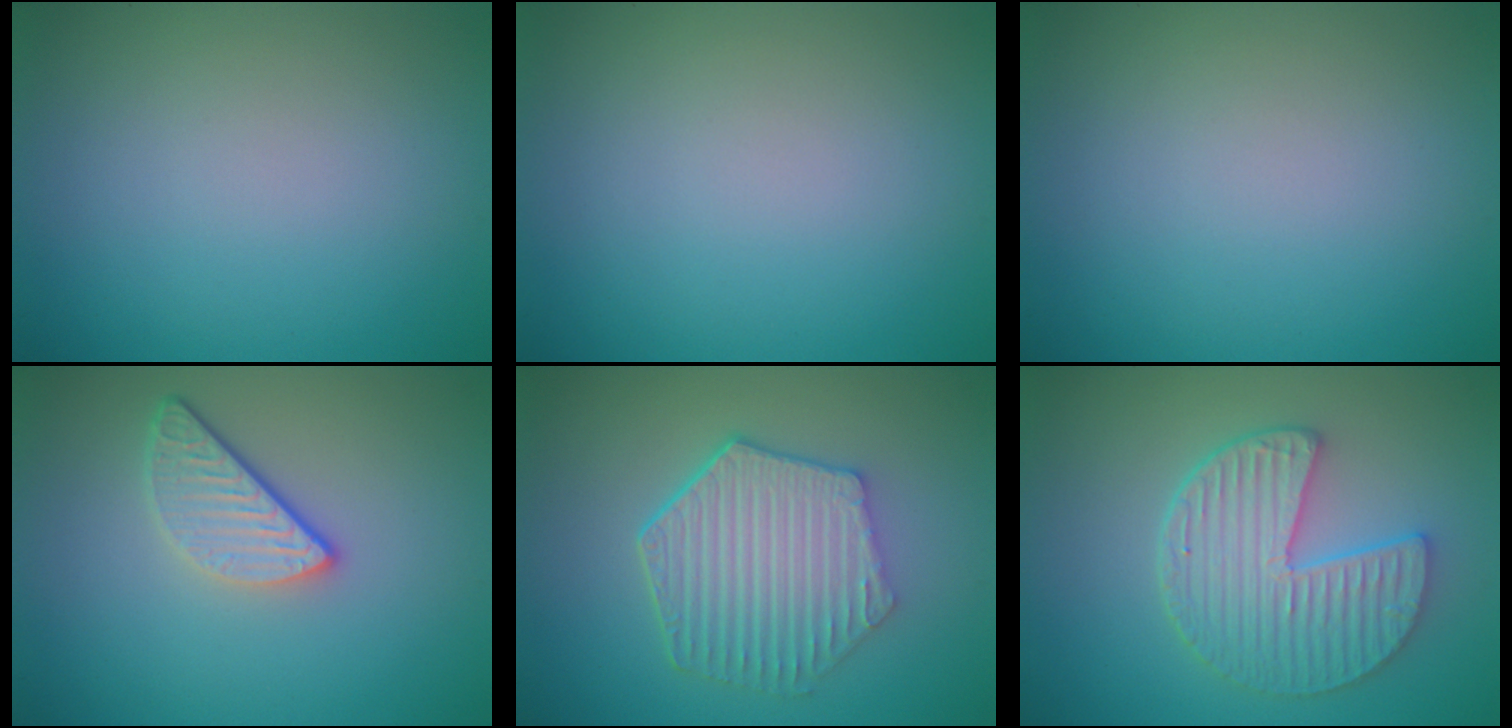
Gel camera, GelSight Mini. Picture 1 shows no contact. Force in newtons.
{"total": 0.0}
{"total": 0.0}
{"total": 3.2, "press": 2.6, "slide": 1.9}
{"total": 6.2, "press": 4.8, "slide": 3.9}
{"total": 5.4, "press": 4.5, "slide": 3.0}